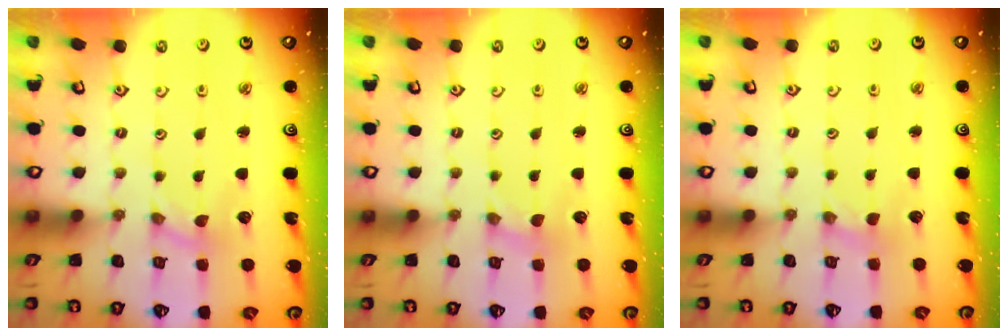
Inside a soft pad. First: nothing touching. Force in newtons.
{"total": 0.0}
{"total": 0.8, "press": 0.7, "slide": 0.3}